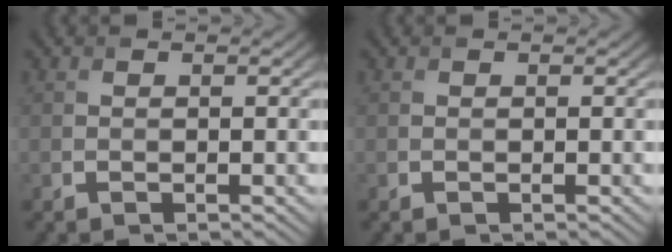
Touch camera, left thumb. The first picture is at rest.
{"total": 0.0}